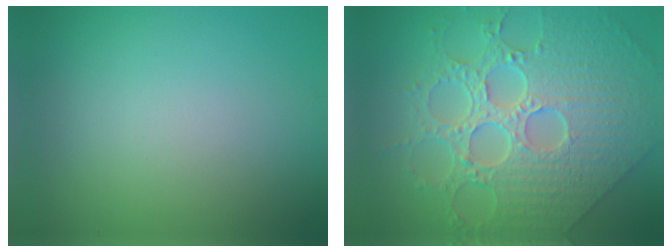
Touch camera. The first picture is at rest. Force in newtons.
{"total": 9.3, "press": 7.0, "slide": 6.1}